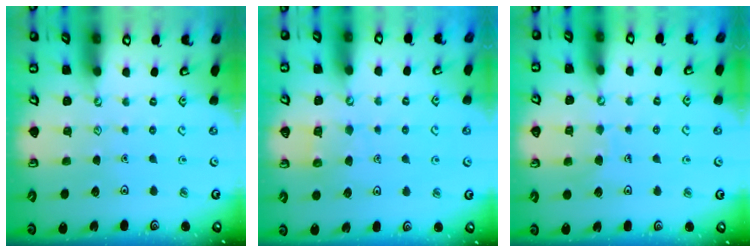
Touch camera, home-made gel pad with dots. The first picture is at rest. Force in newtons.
{"total": 4.8, "press": 4.7, "slide": 0.5}
{"total": 5.0, "press": 5.0, "slide": 0.5}